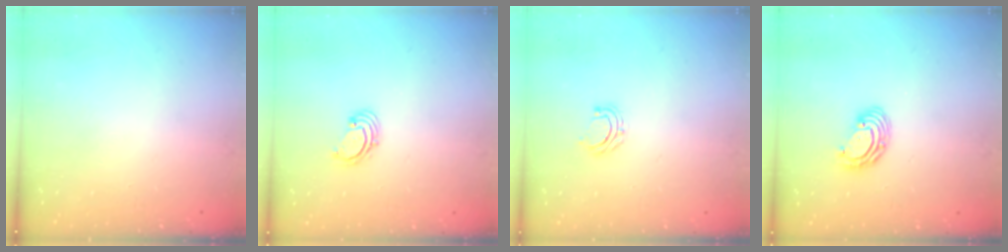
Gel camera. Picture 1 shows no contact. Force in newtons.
{"total": 1.6, "press": 1.6, "slide": 0.2}
{"total": 4.1, "press": 4.0, "slide": 0.6}
{"total": 6.4, "press": 6.3, "slide": 1.2}